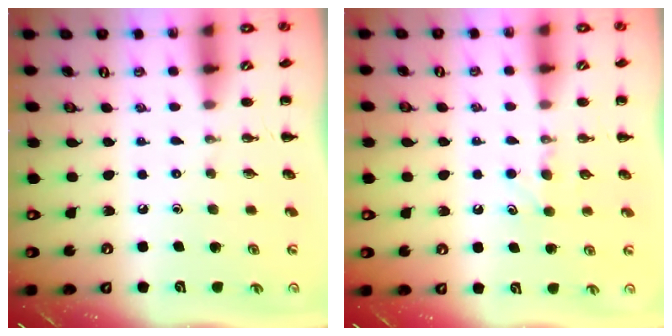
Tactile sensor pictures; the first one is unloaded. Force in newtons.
{"total": 4.3, "press": 4.1, "slide": 1.3}